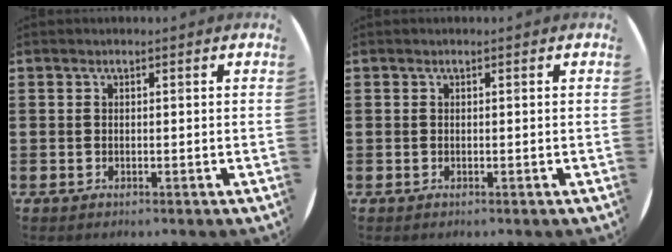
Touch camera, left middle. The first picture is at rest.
{"total": 0.0}